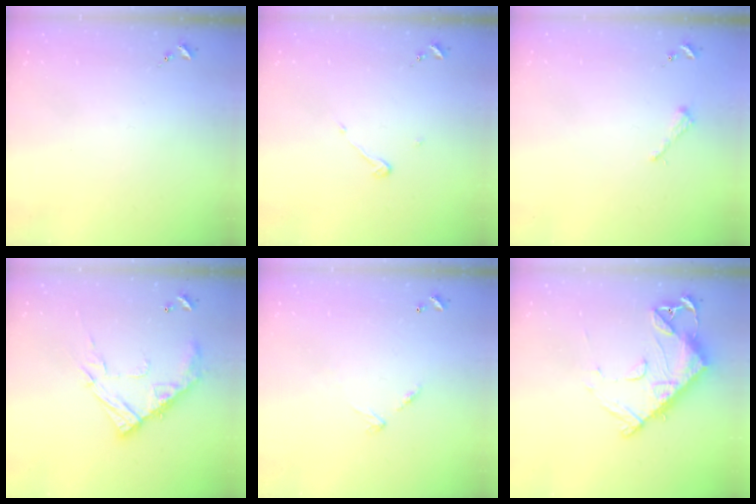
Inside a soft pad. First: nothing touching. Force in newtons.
{"total": 3.9, "press": 3.9, "slide": 0.3}
{"total": 2.6, "press": 2.6, "slide": 0.3}
{"total": 15.6, "press": 15.5, "slide": 1.2}
{"total": 6.0, "press": 6.0, "slide": 0.5}
{"total": 15.0, "press": 14.9, "slide": 1.6}